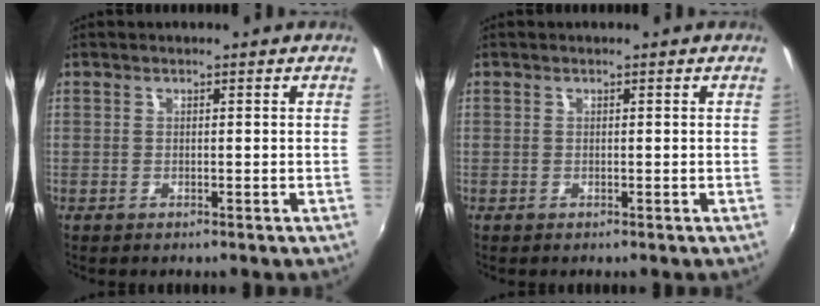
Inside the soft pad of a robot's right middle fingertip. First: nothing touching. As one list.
[{"total": 0.0}]